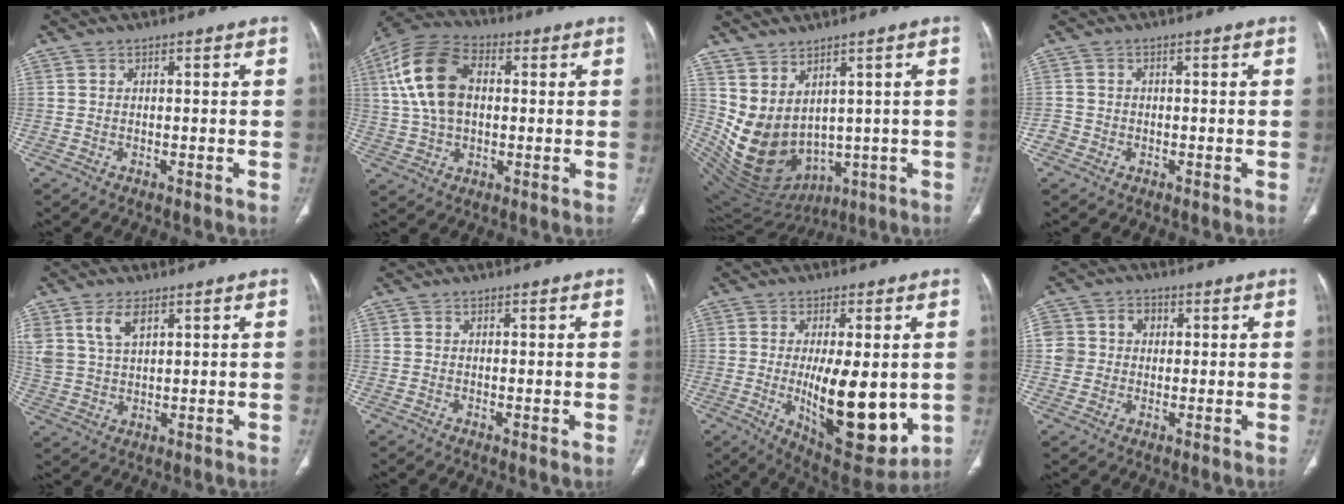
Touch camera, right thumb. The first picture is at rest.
{"total": 15.0, "force": [2.5, 9.6, 11.3], "torque": [-0.217, 0.021, 0.041]}
{"total": 13.9, "force": [1.6, 9.6, 9.9], "torque": [-0.172, -0.028, 0.076]}
{"total": 2.1, "force": [-0.8, 1.9, 0.3], "torque": [0.003, 0.008, -0.018]}
{"total": 6.7, "force": [3.5, 3.6, 4.4], "torque": [-0.087, -0.009, 0.077]}
{"total": 0.8, "force": [0.0, 0.1, 0.8], "torque": [-0.017, -0.005, -0.001]}
{"total": 18.1, "force": [-1.9, 7.0, 16.6], "torque": [-0.233, -0.033, -0.006]}
{"total": 6.6, "force": [0.9, 6.2, 2.2], "torque": [-0.018, 0.016, 0.014]}